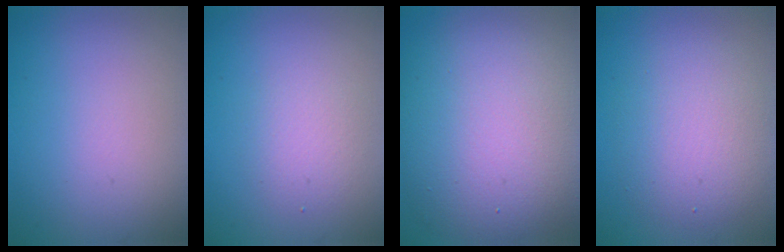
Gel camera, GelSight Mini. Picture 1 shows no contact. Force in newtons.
{"total": 2.2, "press": 2.2, "slide": 0.3}
{"total": 12.9, "press": 12.8, "slide": 1.2}
{"total": 4.9, "press": 4.9, "slide": 0.5}